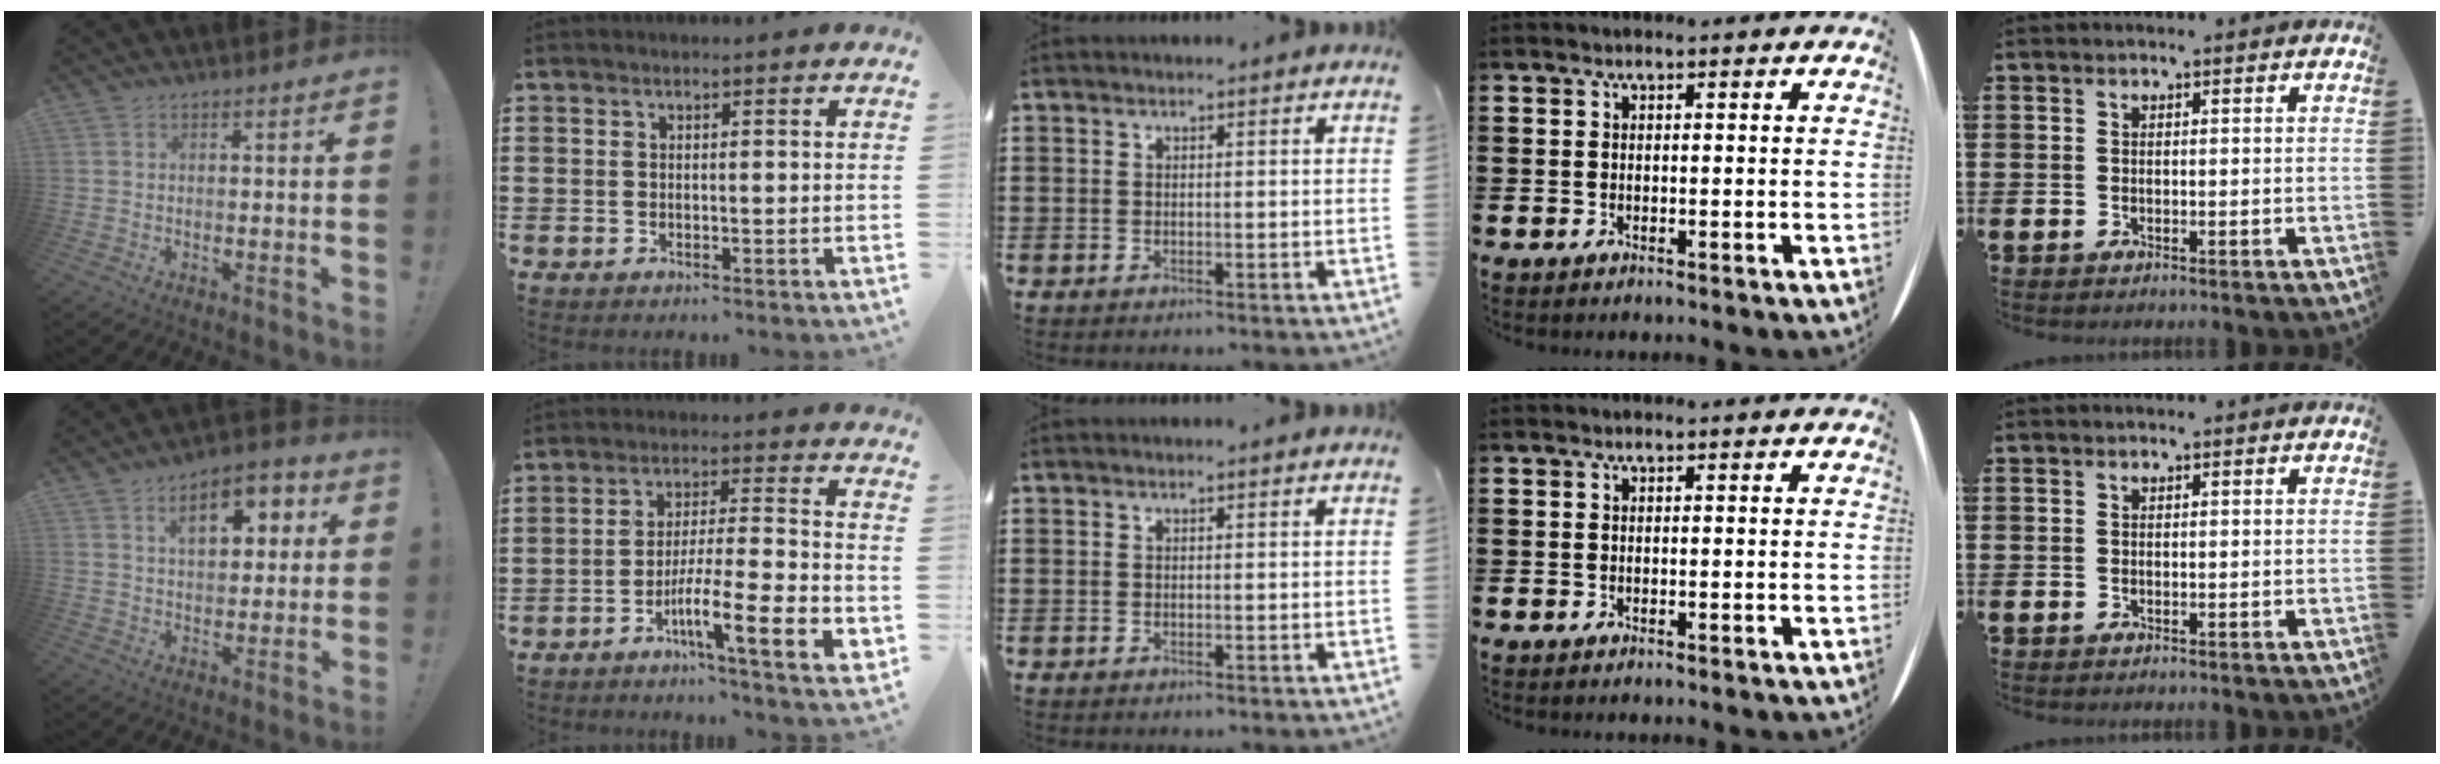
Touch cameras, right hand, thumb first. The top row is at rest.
{"thumb": {"total": 11.4, "force": [4.3, 6.5, 8.4], "torque": [-0.121, -0.003, 0.071]}, "index": {"total": 11.8, "force": [-5.3, 1.9, 10.4], "torque": [-0.189, 0.002, -0.095]}}